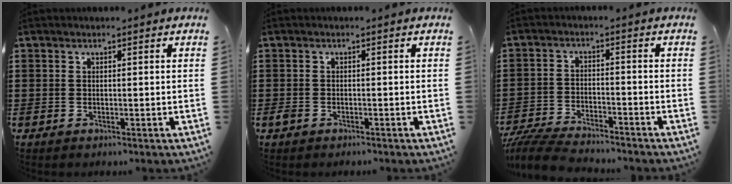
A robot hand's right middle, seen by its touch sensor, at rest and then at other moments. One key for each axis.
{"total": 1.0, "fx": -0.7, "fy": 0.6, "fz": 0.4, "tx": -0.016, "ty": -0.004, "tz": -0.017}
{"total": 6.5, "fx": -6.2, "fy": 0.7, "fz": 1.7, "tx": -0.046, "ty": 0.000, "tz": -0.124}